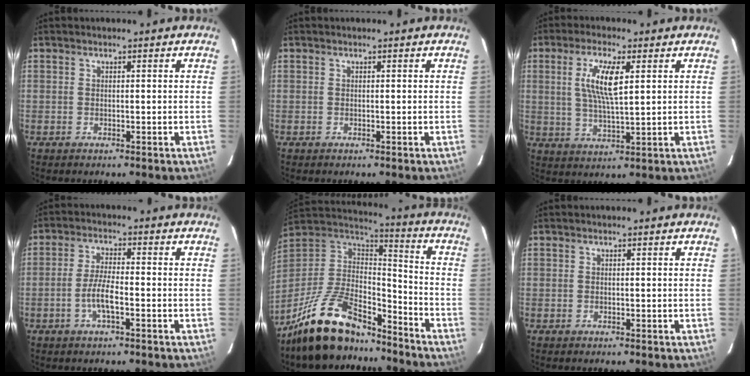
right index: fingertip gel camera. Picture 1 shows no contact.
{"total": 0.0}
{"total": 7.9, "force": [2.2, 1.6, 7.4], "torque": [-0.143, 0.000, 0.043]}
{"total": 4.9, "force": [-2.0, 1.0, 4.4], "torque": [-0.090, 0.000, -0.038]}
{"total": 22.5, "force": [-17.0, 8.6, 11.9], "torque": [-0.252, -0.006, -0.286]}
{"total": 0.0}